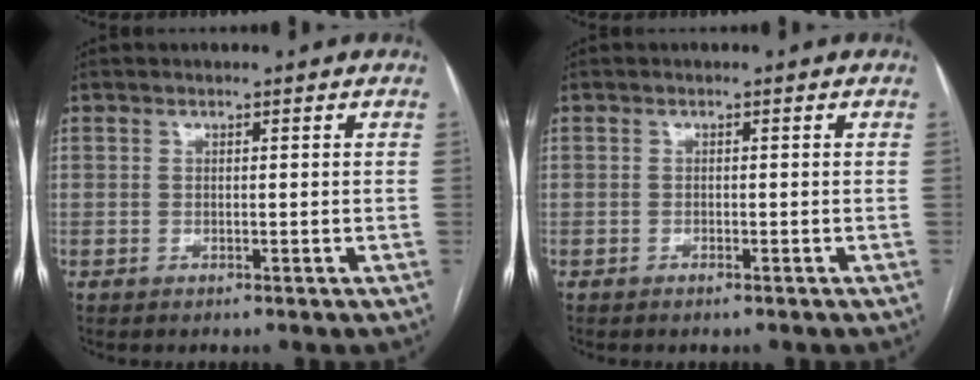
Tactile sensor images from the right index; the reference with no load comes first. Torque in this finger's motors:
{"motor_torque": [0.28, -0.08, 0.05, 0.01]}